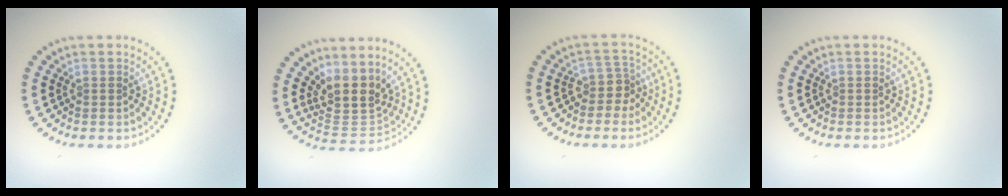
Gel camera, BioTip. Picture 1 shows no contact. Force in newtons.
{"total": 4.2, "press": 3.3, "slide": 2.6}
{"total": 2.2, "press": 1.6, "slide": 1.5}
{"total": 0.0}